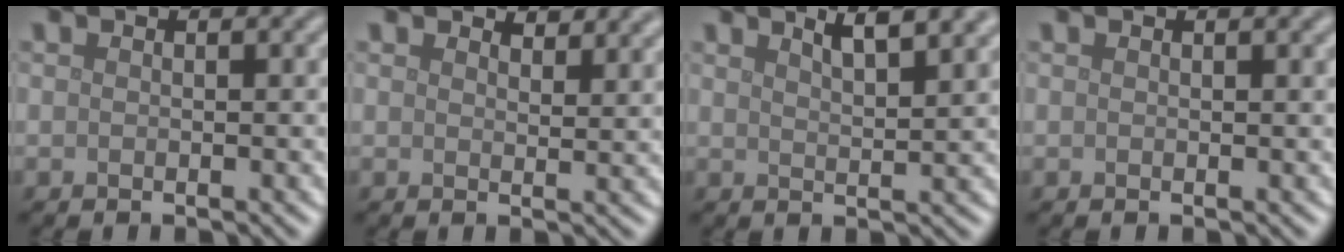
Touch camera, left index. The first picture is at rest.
{"total": 2.8, "force": [2.7, 0.6, 0.8], "torque": [-0.016, 0.001, 0.037]}
{"total": 4.5, "force": [3.1, 1.1, 3.0], "torque": [-0.027, 0.022, 0.032]}
{"total": 1.1, "force": [0.7, 0.3, 0.8], "torque": [-0.005, 0.006, 0.010]}